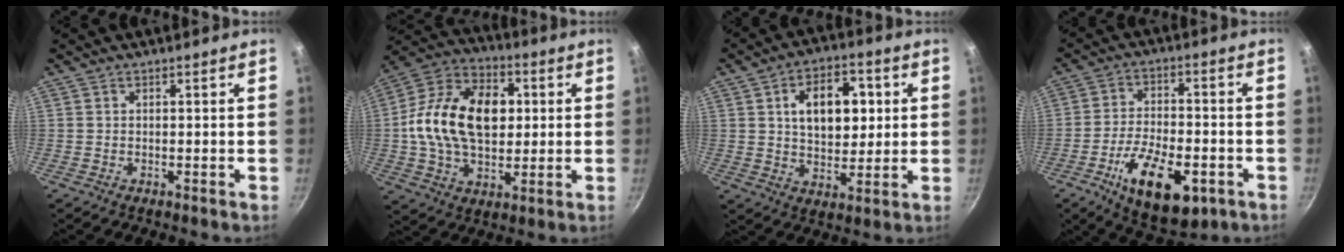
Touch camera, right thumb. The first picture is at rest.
{"total": 20.7, "force": [2.0, 13.9, 15.2], "torque": [-0.234, 0.023, 0.022]}
{"total": 13.4, "force": [2.9, 8.5, 9.9], "torque": [-0.108, -0.001, 0.044]}
{"total": 16.0, "force": [-6.5, 7.6, 12.5], "torque": [-0.190, 0.021, -0.100]}